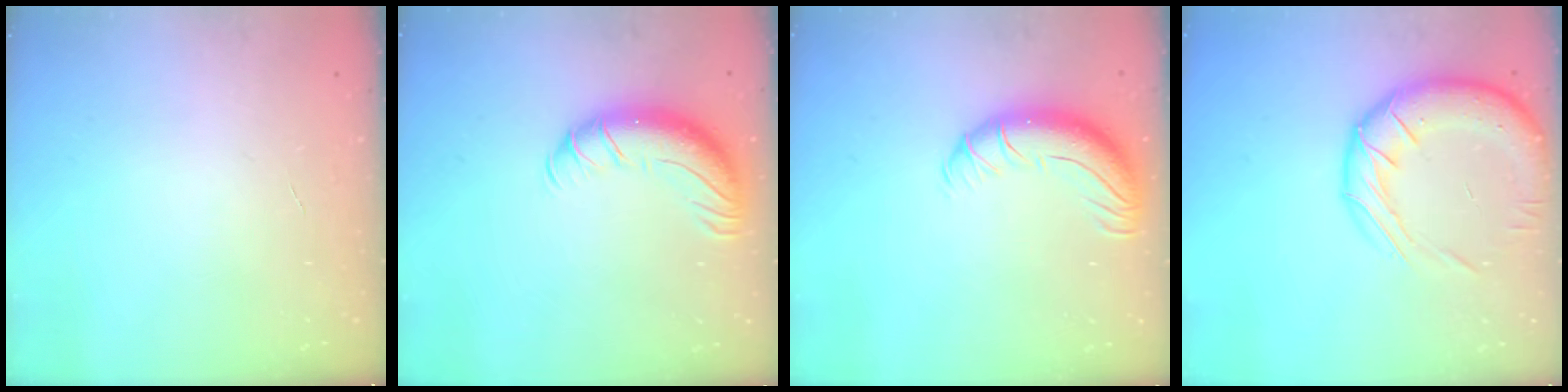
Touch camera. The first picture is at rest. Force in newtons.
{"total": 12.3, "press": 11.9, "slide": 3.1}
{"total": 11.5, "press": 11.4, "slide": 1.7}
{"total": 18.2, "press": 17.8, "slide": 3.6}